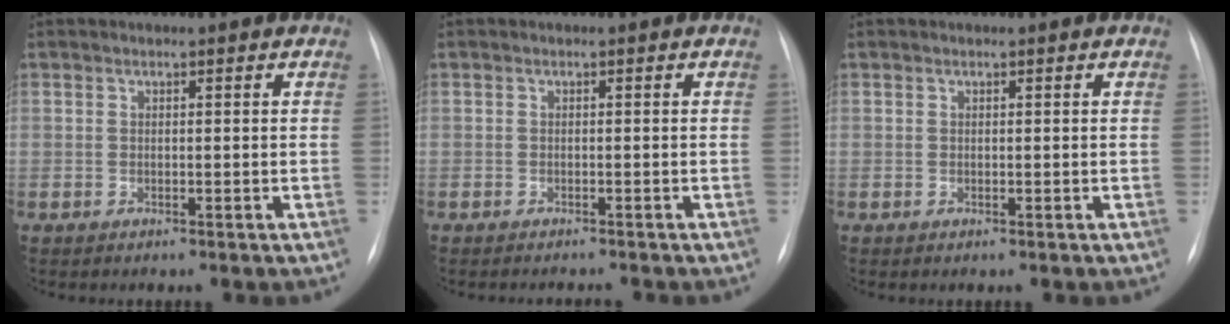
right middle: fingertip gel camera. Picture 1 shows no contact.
{"total": 2.3, "force": [-2.3, 0.0, 0.2], "torque": [0.003, -0.005, -0.029]}
{"total": 0.0}